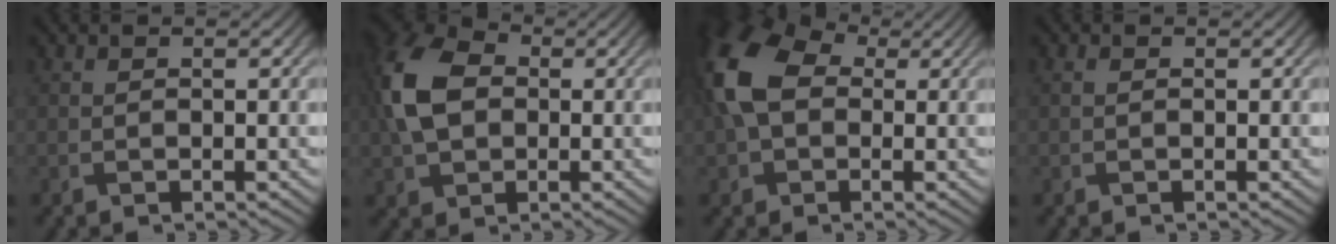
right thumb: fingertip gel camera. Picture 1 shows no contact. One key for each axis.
{"total": 10.2, "fx": 0.5, "fy": 7.4, "fz": 7.1, "tx": -0.185, "ty": 0.014, "tz": -0.004}
{"total": 11.6, "fx": 1.1, "fy": 8.2, "fz": 8.1, "tx": -0.217, "ty": 0.010, "tz": 0.009}
{"total": 0.7, "fx": 0.1, "fy": 0.5, "fz": 0.4, "tx": -0.011, "ty": 0.003, "tz": 0.001}